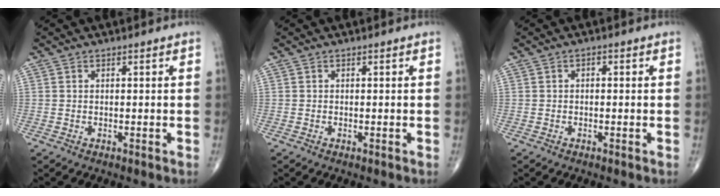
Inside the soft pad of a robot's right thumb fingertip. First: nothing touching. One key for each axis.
{"total": 0.0}
{"total": 0.8, "fx": 0.0, "fy": 0.5, "fz": 0.6, "tx": -0.002, "ty": 0.003, "tz": -0.005}